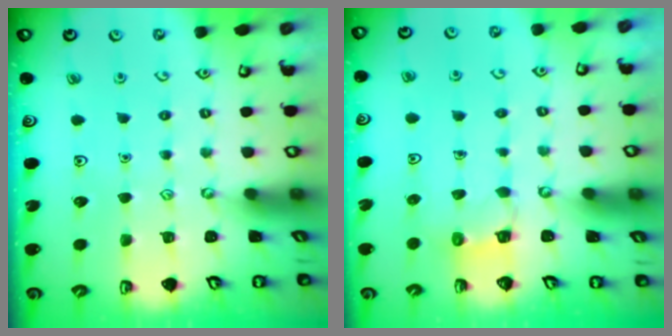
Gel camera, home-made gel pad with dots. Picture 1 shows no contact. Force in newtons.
{"total": 2.9, "press": 2.9, "slide": 0.3}